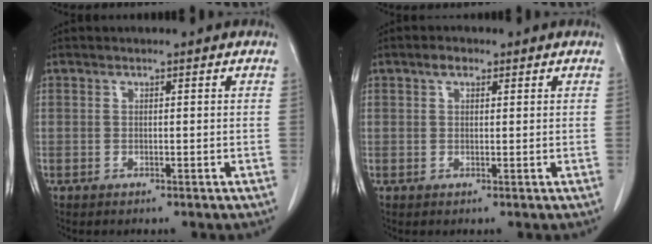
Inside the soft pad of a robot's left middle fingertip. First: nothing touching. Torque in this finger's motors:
{"motor_torque": [0.35, -0.32, 0.00, 0.01]}